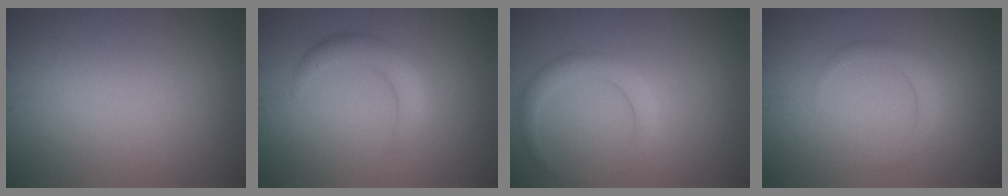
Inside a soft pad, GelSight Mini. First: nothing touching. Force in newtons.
{"total": 2.7, "press": 2.7, "slide": 0.2}
{"total": 2.4, "press": 2.4, "slide": 0.1}
{"total": 1.8, "press": 1.8, "slide": 0.1}